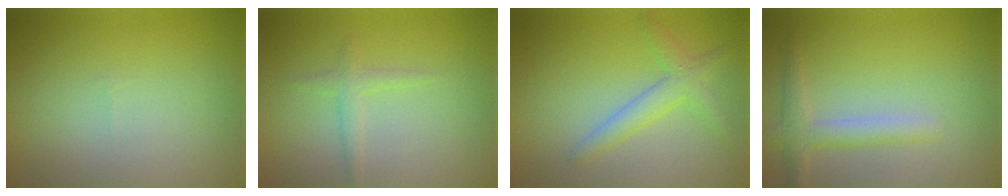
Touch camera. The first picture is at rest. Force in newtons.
{"total": 1.4, "press": 1.4, "slide": 0.1}
{"total": 2.9, "press": 2.9, "slide": 0.1}
{"total": 2.6, "press": 2.6, "slide": 0.2}